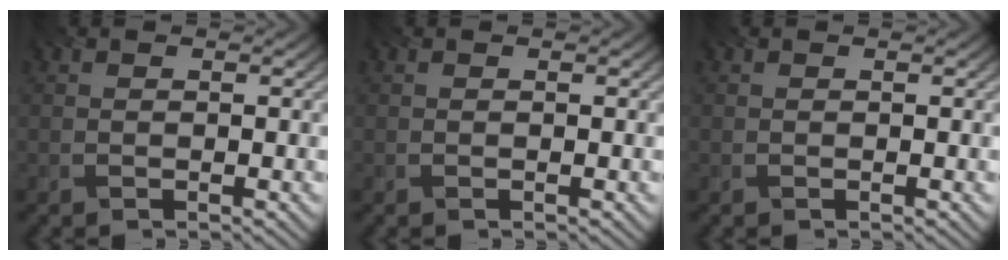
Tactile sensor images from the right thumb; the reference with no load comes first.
{"total": 0.0}
{"total": 0.0}